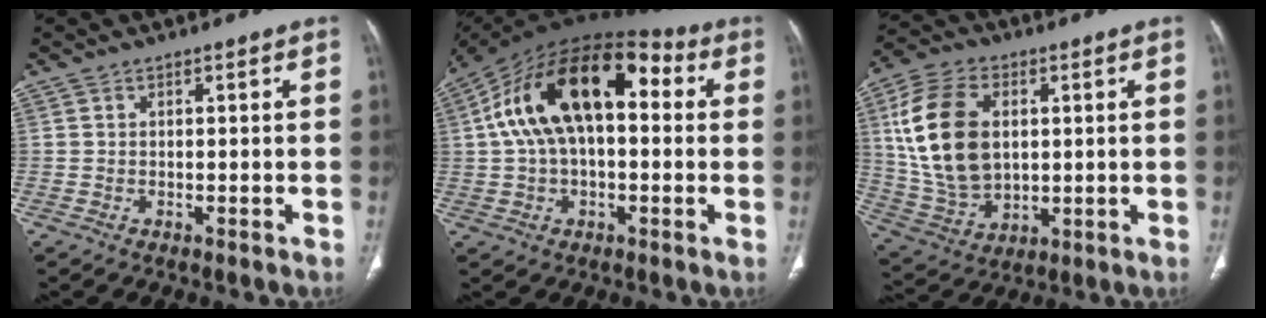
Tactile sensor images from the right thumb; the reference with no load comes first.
{"total": 21.6, "force": [3.7, 11.8, 17.7], "torque": [-0.298, 0.048, 0.047]}
{"total": 18.2, "force": [3.4, 11.8, 13.4], "torque": [-0.253, -0.004, 0.075]}